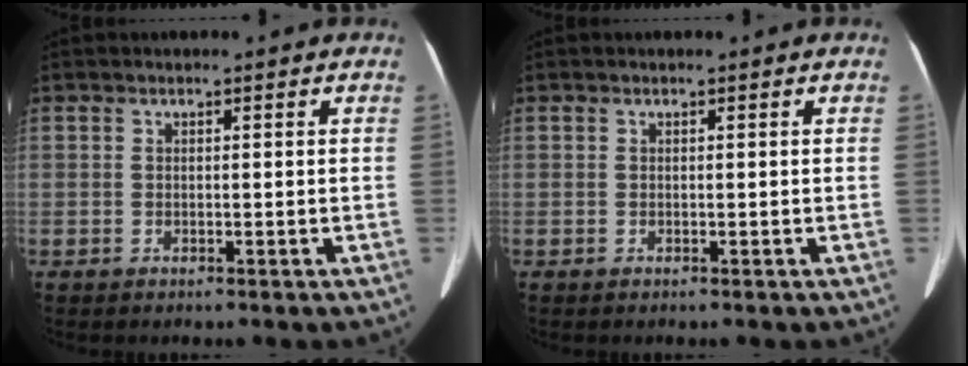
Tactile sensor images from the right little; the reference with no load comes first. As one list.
[{"total": 0.0}]